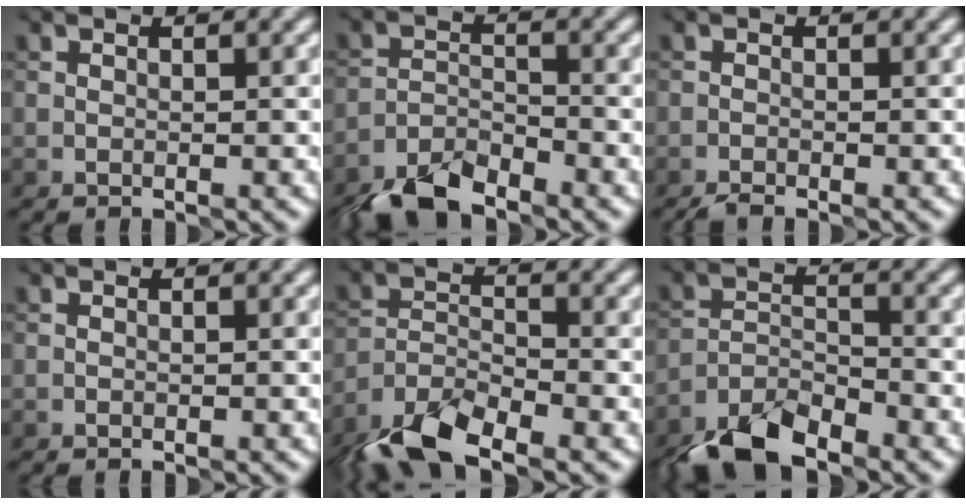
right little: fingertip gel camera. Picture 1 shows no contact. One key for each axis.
{"total": 5.8, "fx": -4.6, "fy": 2.0, "fz": 2.8, "tx": -0.048, "ty": -0.005, "tz": -0.093}
{"total": 1.2, "fx": -1.1, "fy": -0.1, "fz": 0.3, "tx": -0.008, "ty": -0.003, "tz": -0.027}
{"total": 0.0}
{"total": 7.3, "fx": -5.2, "fy": 2.6, "fz": 4.4, "tx": -0.080, "ty": -0.008, "tz": -0.106}
{"total": 6.6, "fx": -5.1, "fy": 2.4, "fz": 3.4, "tx": -0.057, "ty": -0.007, "tz": -0.102}